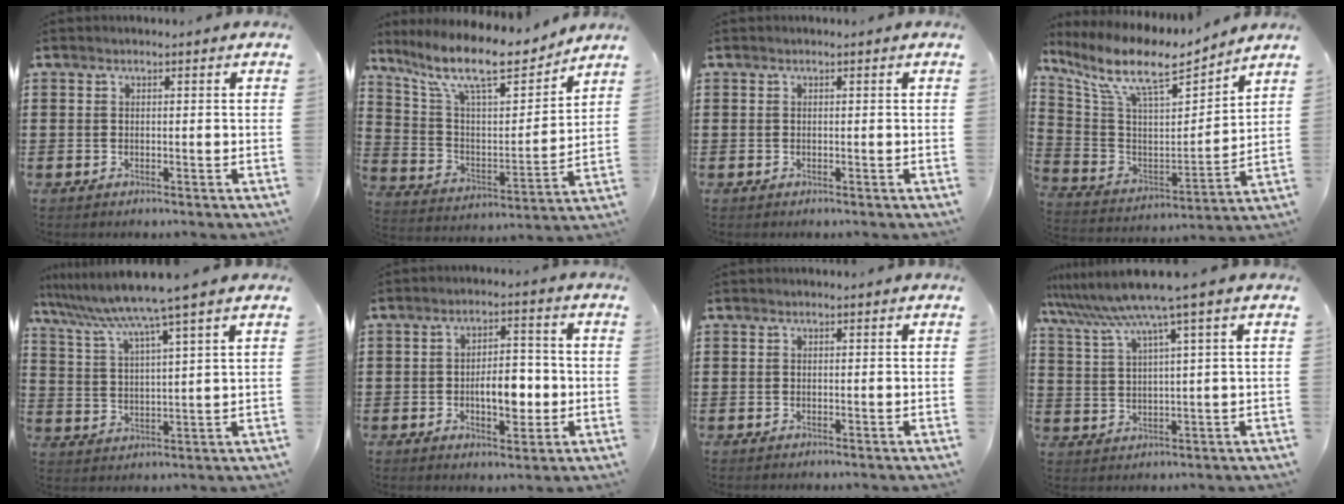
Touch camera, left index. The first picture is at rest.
{"total": 13.5, "force": [10.9, 2.6, 7.5], "torque": [-0.180, -0.061, 0.187]}
{"total": 0.0}
{"total": 10.8, "force": [8.3, 2.8, 6.4], "torque": [-0.158, -0.043, 0.139]}
{"total": 7.7, "force": [6.3, -1.5, 4.0], "torque": [-0.102, -0.044, 0.103]}
{"total": 6.8, "force": [-1.2, 3.4, 5.8], "torque": [-0.080, 0.000, -0.028]}
{"total": 0.0}
{"total": 7.4, "force": [5.2, -0.7, 5.3], "torque": [-0.129, -0.030, 0.084]}